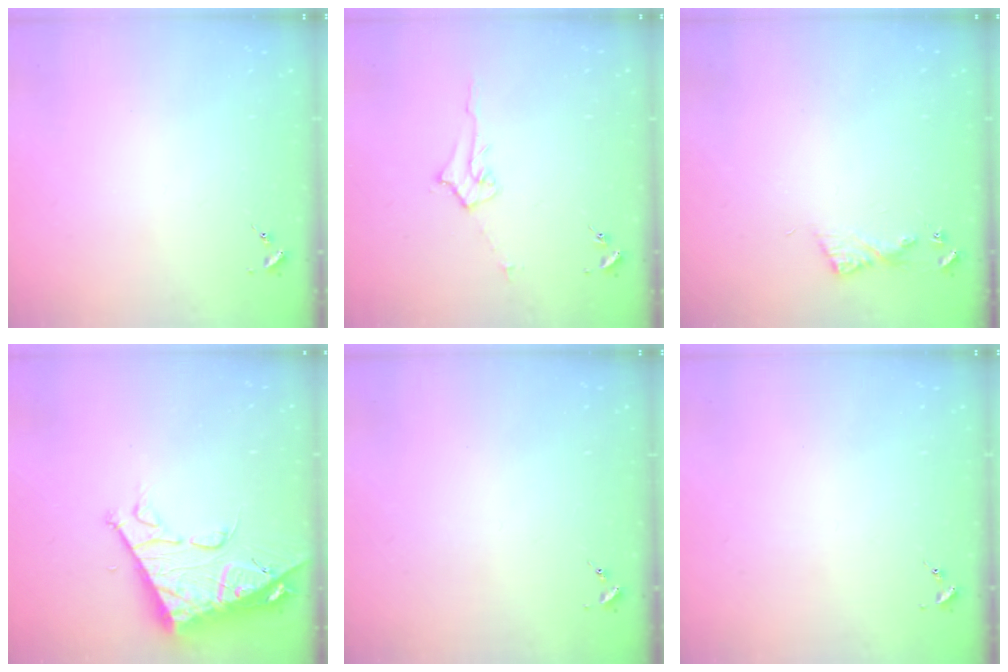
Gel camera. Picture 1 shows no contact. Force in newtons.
{"total": 5.2, "press": 5.1, "slide": 0.9}
{"total": 6.1, "press": 6.1, "slide": 0.6}
{"total": 13.9, "press": 13.8, "slide": 1.4}
{"total": 0.0}
{"total": 0.0}